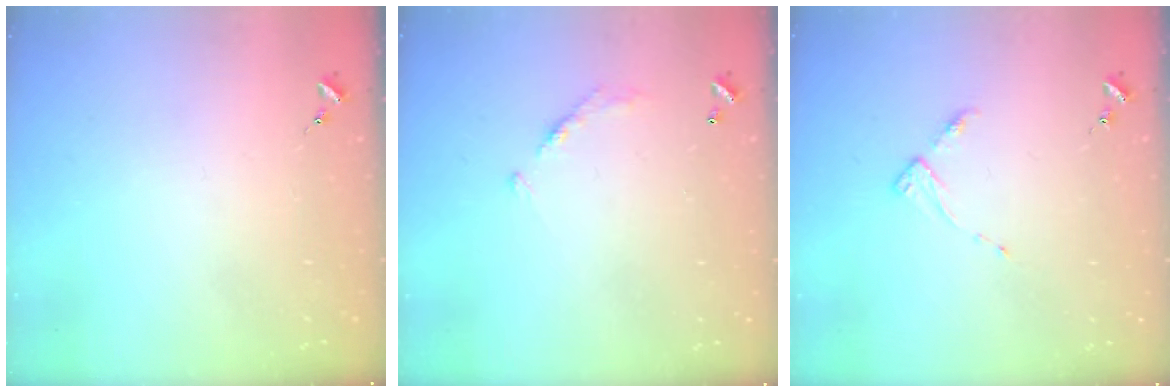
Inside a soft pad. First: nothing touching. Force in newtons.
{"total": 6.5, "press": 6.5, "slide": 0.4}
{"total": 5.0, "press": 4.9, "slide": 0.6}